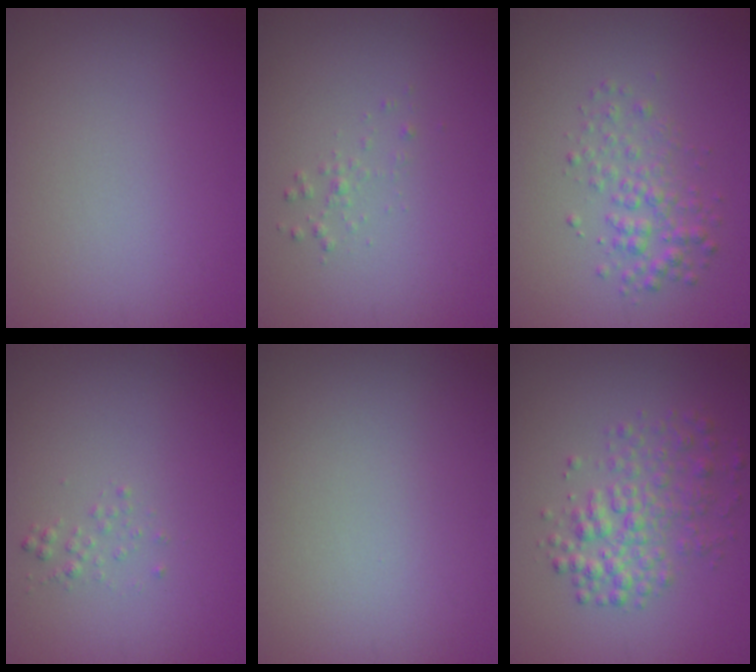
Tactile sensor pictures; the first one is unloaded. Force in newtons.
{"total": 0.7, "press": 0.7, "slide": 0.1}
{"total": 2.5, "press": 2.5, "slide": 0.0}
{"total": 0.8, "press": 0.8, "slide": 0.1}
{"total": 0.0}
{"total": 3.7, "press": 3.7, "slide": 0.1}